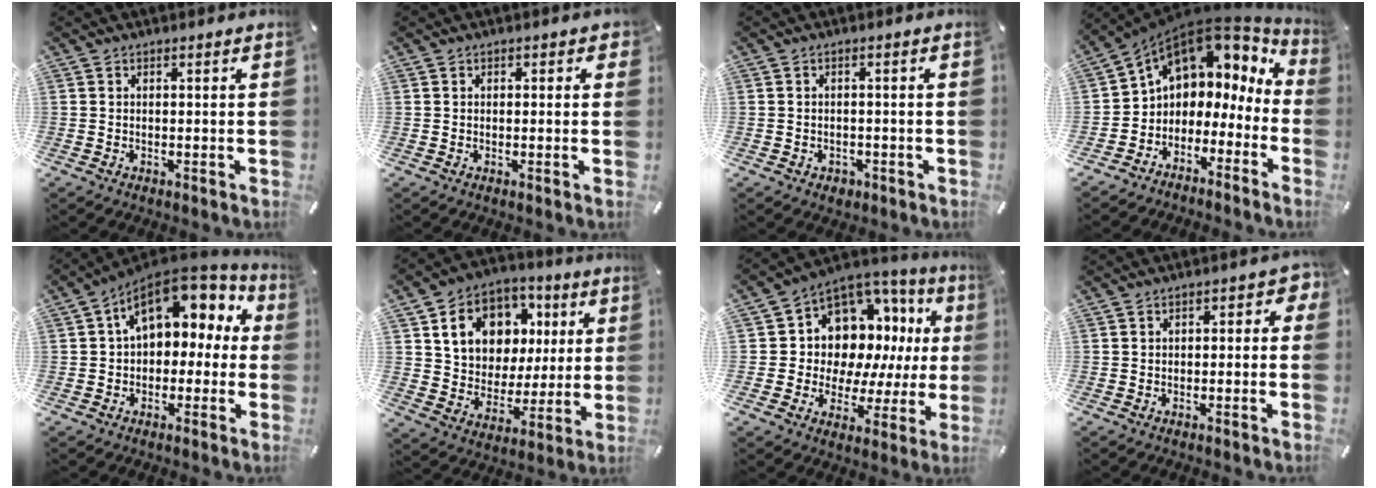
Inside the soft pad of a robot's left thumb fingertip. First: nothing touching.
{"total": 0.8, "force": [0.1, 0.8, 0.3], "torque": [0.001, 0.004, -0.002]}
{"total": 1.8, "force": [-0.8, 1.6, 0.4], "torque": [-0.008, 0.004, -0.018]}
{"total": 6.7, "force": [3.5, 5.4, 2.0], "torque": [-0.057, -0.040, 0.065]}
{"total": 11.6, "force": [5.4, 7.7, 6.8], "torque": [-0.111, -0.028, 0.100]}
{"total": 14.8, "force": [4.9, 12.4, 6.3], "torque": [-0.105, -0.009, 0.100]}
{"total": 11.4, "force": [4.4, 9.5, 4.5], "torque": [-0.071, -0.069, 0.090]}
{"total": 3.0, "force": [-1.4, 1.9, 1.8], "torque": [-0.027, 0.014, -0.031]}